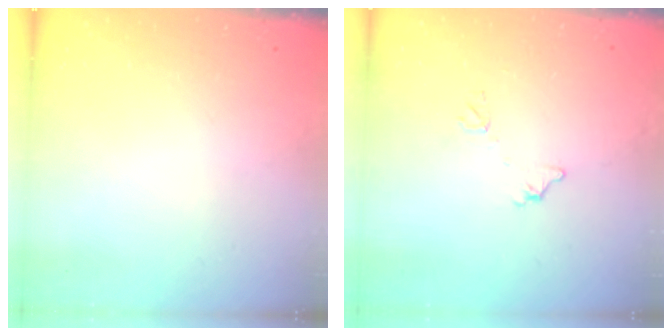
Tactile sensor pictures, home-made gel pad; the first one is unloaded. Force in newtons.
{"total": 6.2, "press": 6.2, "slide": 0.3}